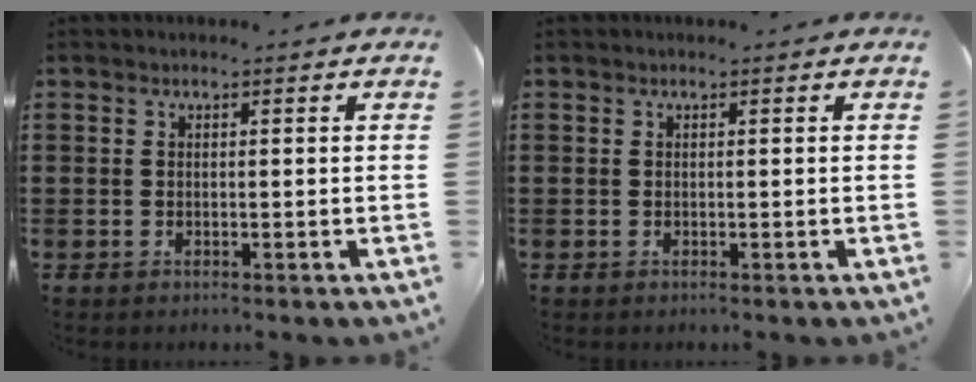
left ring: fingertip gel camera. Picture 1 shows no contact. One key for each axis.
{"total": 0.0}